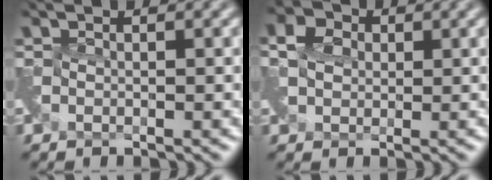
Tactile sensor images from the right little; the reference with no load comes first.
{"total": 2.1, "force": [0.8, 1.8, 0.8], "torque": [-0.022, 0.010, 0.012]}